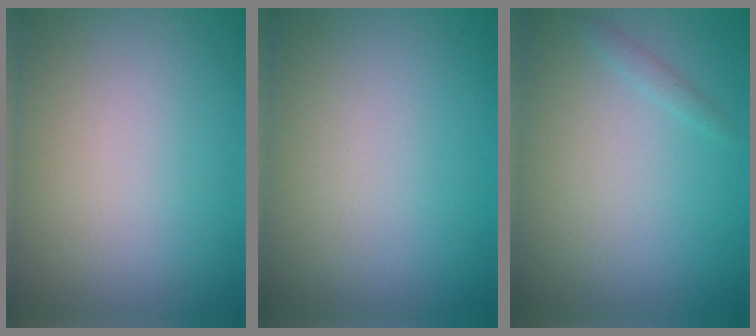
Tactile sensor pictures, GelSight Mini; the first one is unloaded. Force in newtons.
{"total": 0.0}
{"total": 0.8, "press": 0.8, "slide": 0.1}